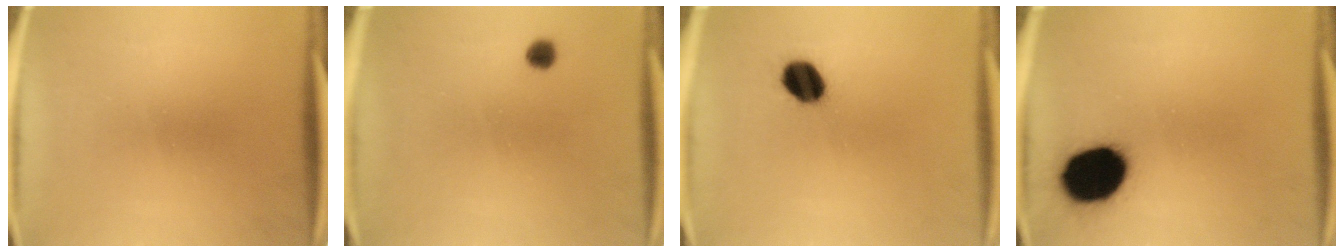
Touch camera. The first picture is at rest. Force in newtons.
{"total": 1.8}
{"total": 7.5}
{"total": 17.4}